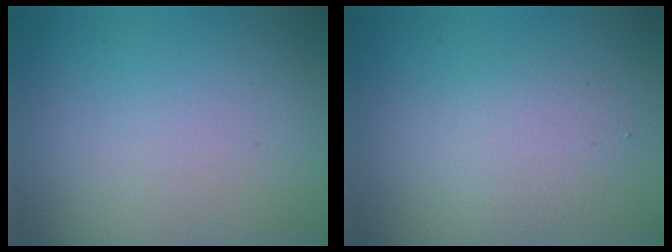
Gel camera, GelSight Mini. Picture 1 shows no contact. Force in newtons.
{"total": 2.3, "press": 2.3, "slide": 0.2}